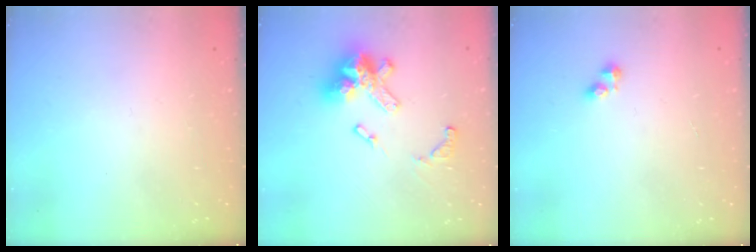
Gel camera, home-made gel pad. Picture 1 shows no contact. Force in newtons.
{"total": 17.5, "press": 17.4, "slide": 1.7}
{"total": 2.9, "press": 2.9, "slide": 0.4}